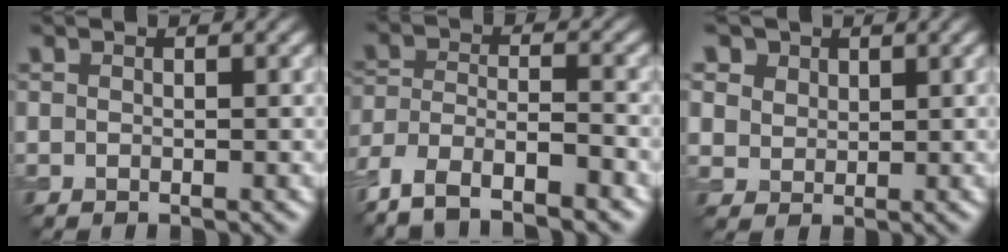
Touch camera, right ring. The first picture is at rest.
{"total": 7.1, "force": [-5.6, 2.3, 3.8], "torque": [-0.074, -0.005, -0.110]}
{"total": 6.3, "force": [3.7, 4.5, 2.5], "torque": [-0.071, 0.004, 0.063]}